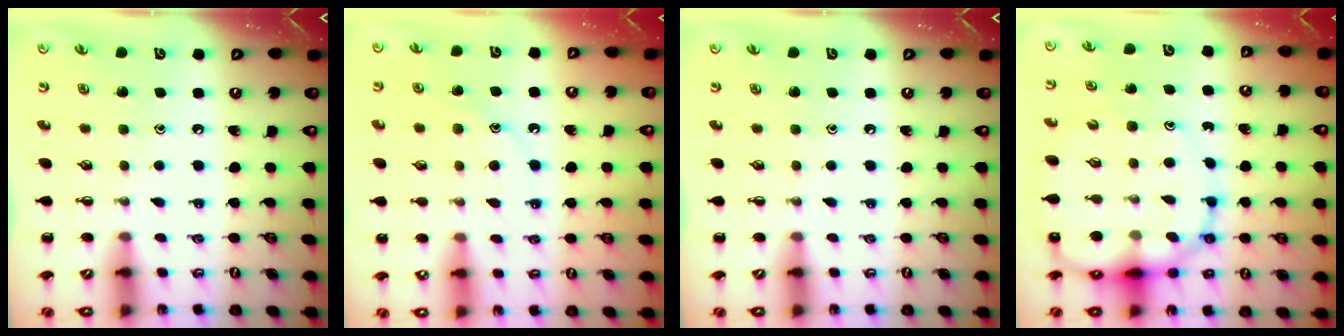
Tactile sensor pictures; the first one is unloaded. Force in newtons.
{"total": 10.0, "press": 10.0, "slide": 1.4}
{"total": 0.0}
{"total": 13.6, "press": 13.2, "slide": 3.5}